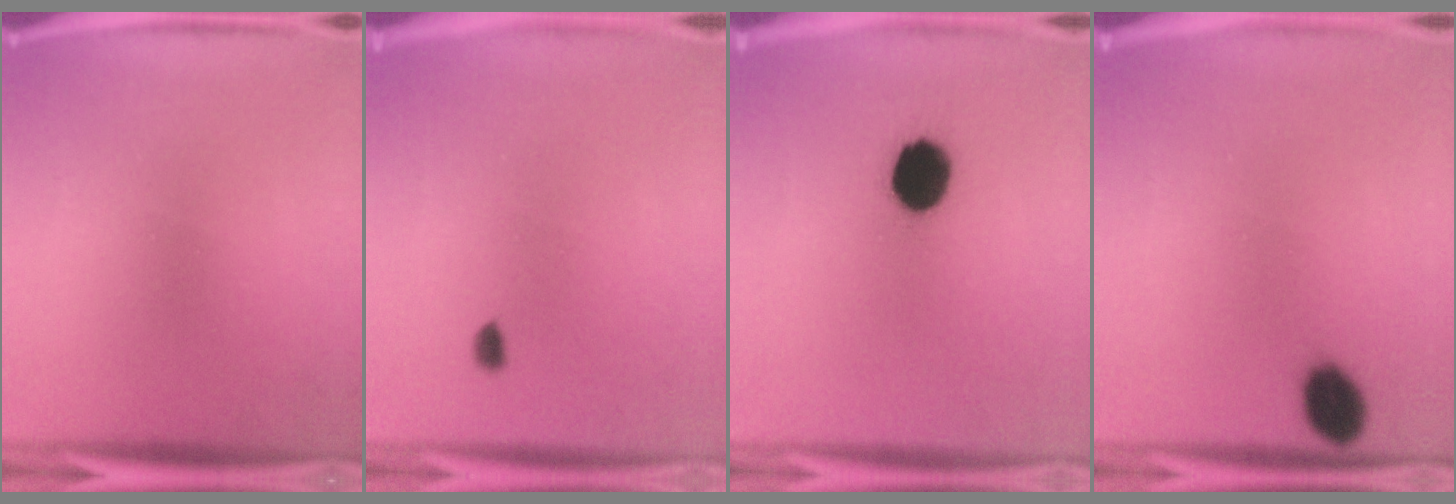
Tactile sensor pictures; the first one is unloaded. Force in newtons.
{"total": 1.2}
{"total": 12.6}
{"total": 7.0}